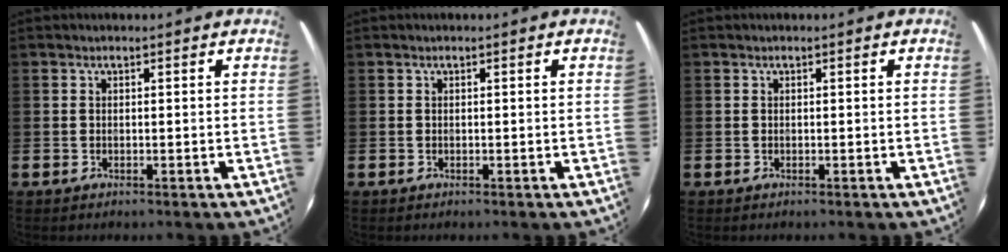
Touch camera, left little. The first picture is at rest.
{"total": 0.0}
{"total": 0.0}